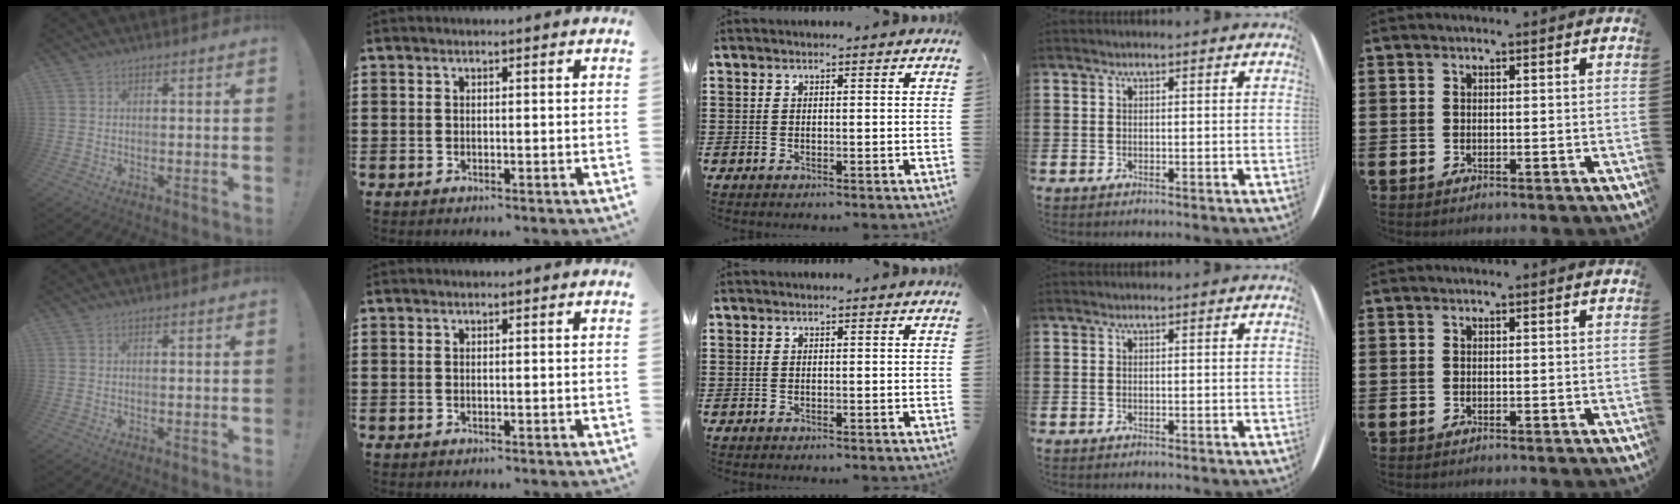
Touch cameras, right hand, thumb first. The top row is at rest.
{}